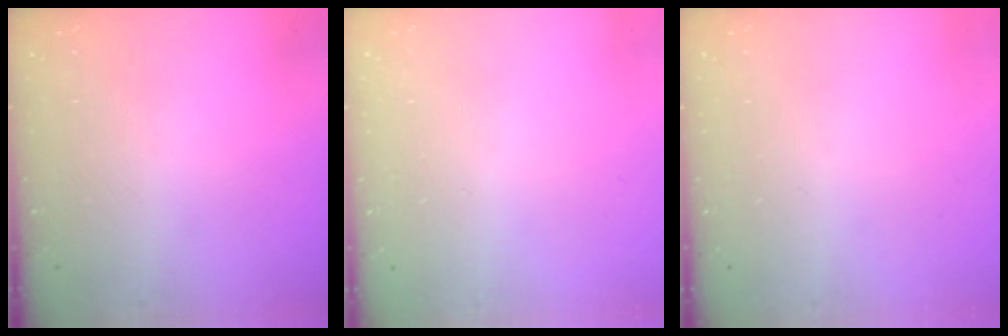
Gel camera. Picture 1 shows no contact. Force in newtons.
{"total": 2.5, "press": 2.5, "slide": 0.2}
{"total": 0.0}